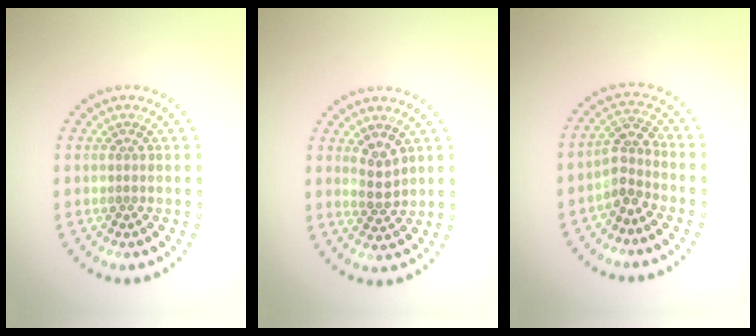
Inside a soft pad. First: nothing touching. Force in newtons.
{"total": 2.1, "press": 1.9, "slide": 0.8}
{"total": 2.5, "press": 1.9, "slide": 1.6}